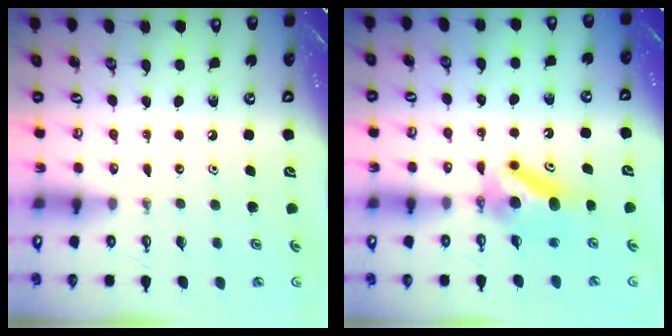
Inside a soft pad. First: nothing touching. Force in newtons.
{"total": 7.9, "press": 5.4, "slide": 5.7}